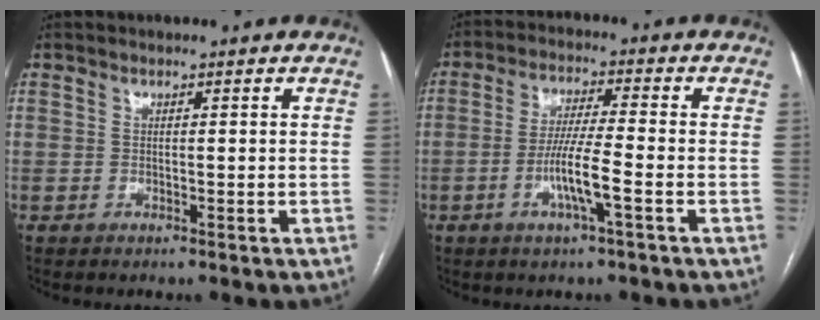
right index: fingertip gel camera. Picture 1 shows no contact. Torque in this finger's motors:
{"motor_torque": [1.16, -0.67, 0.70, 0.17]}